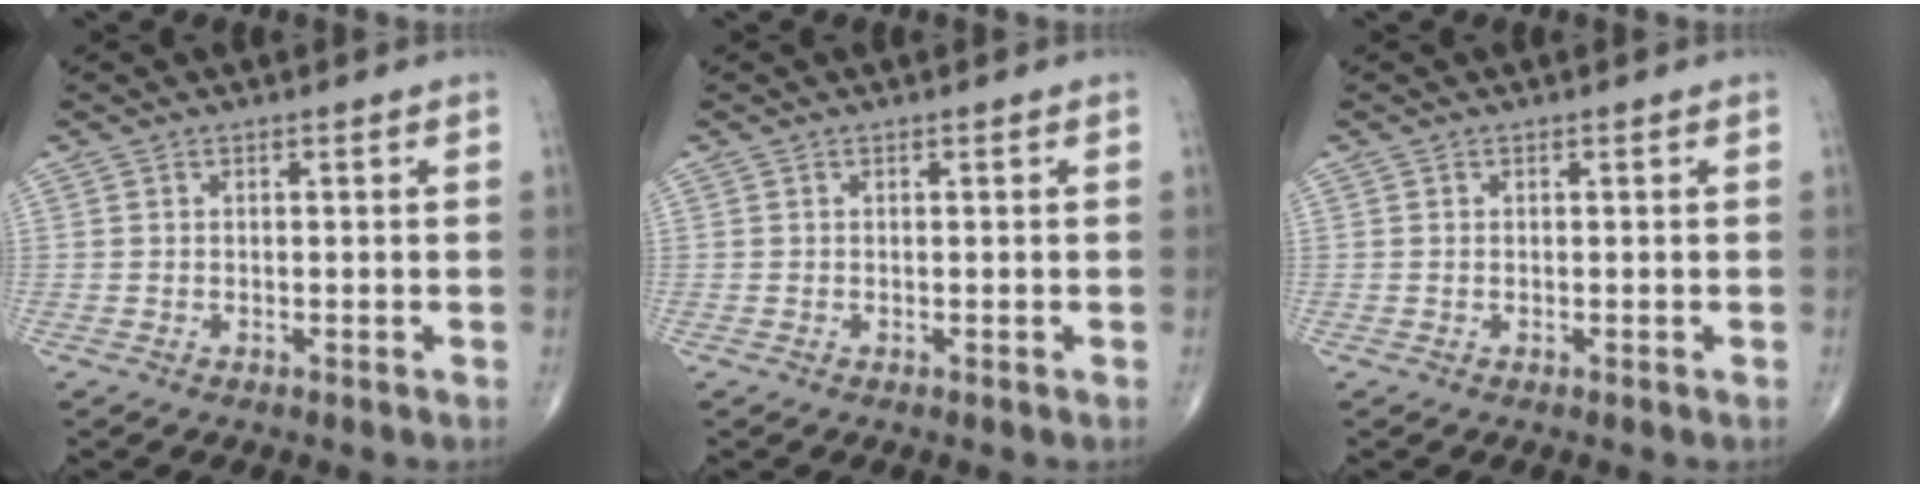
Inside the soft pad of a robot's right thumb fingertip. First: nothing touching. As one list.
[{"total": 0.0}, {"total": 0.0}]